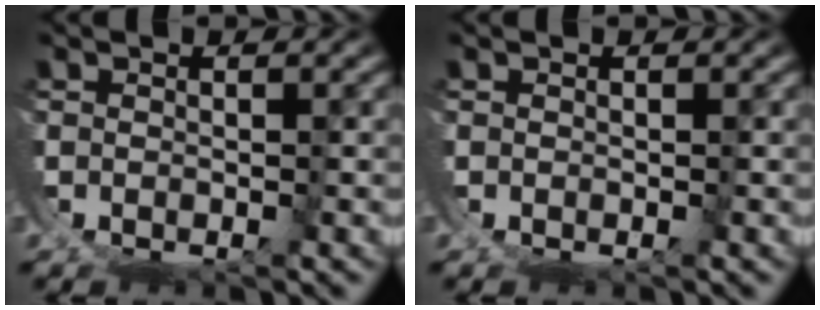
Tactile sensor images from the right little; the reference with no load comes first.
{"total": 0.0}